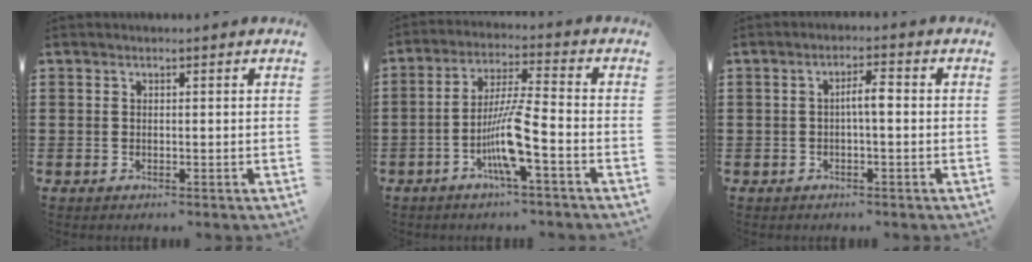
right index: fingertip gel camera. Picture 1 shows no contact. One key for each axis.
{"total": 8.5, "fx": -3.5, "fy": 0.7, "fz": 7.7, "tx": -0.162, "ty": -0.013, "tz": -0.072}
{"total": 3.0, "fx": -0.3, "fy": 0.5, "fz": 3.0, "tx": -0.055, "ty": 0.006, "tz": -0.008}